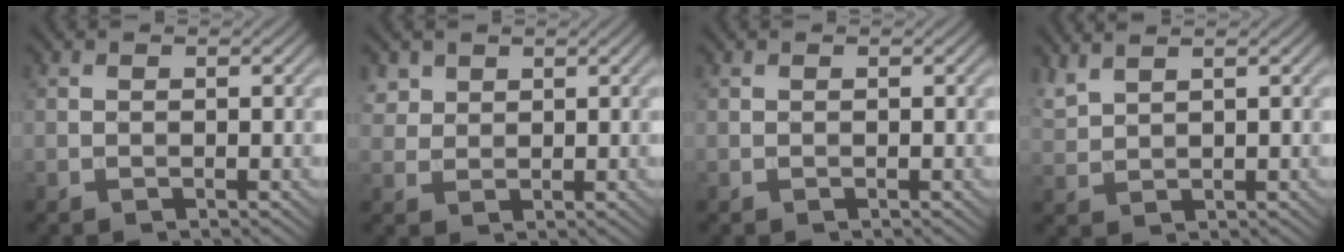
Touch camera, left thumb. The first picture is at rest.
{"total": 2.4, "force": [1.5, 1.7, 0.6], "torque": [-0.020, 0.001, 0.034]}
{"total": 0.0}
{"total": 2.8, "force": [2.4, 0.5, 1.3], "torque": [-0.035, 0.010, 0.056]}